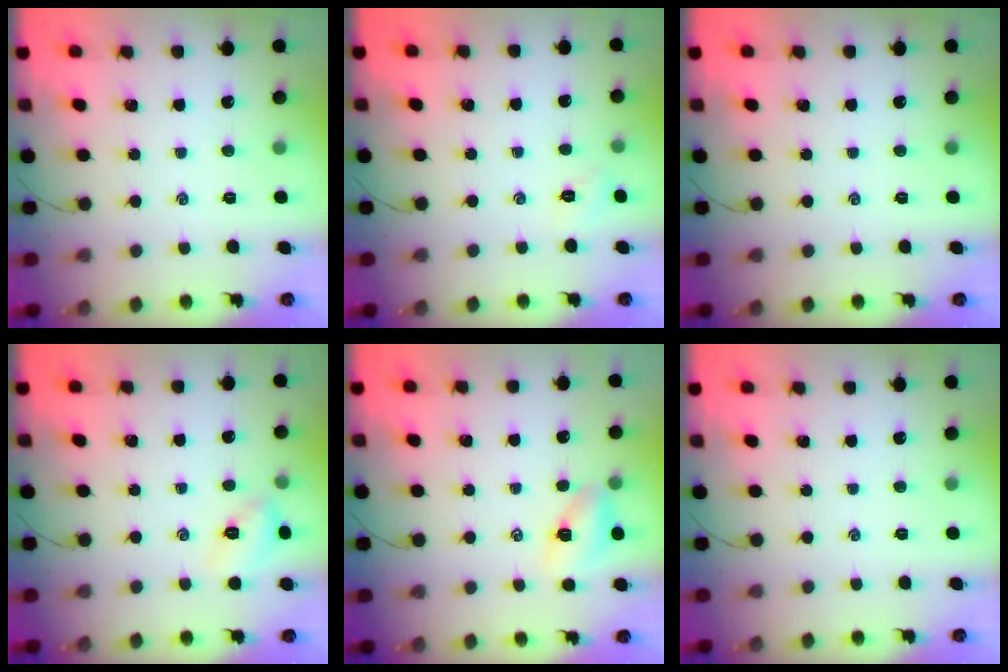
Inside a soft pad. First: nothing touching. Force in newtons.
{"total": 2.5, "press": 2.4, "slide": 0.7}
{"total": 0.0}
{"total": 6.3, "press": 6.1, "slide": 1.3}
{"total": 5.5, "press": 5.4, "slide": 1.1}
{"total": 0.0}